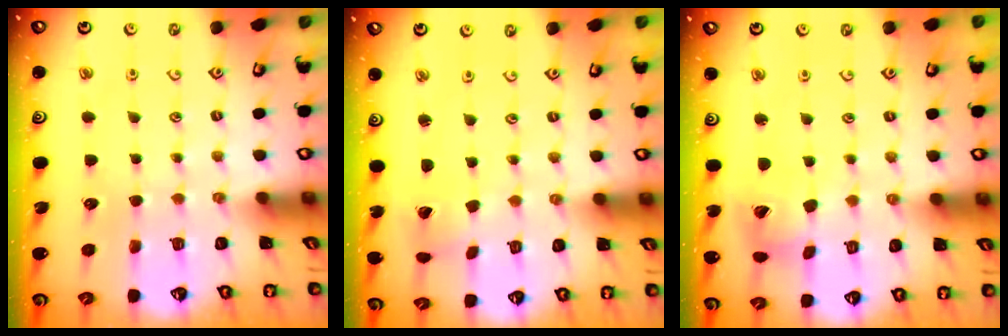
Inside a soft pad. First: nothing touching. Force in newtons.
{"total": 2.1, "press": 2.1, "slide": 0.3}
{"total": 9.8, "press": 9.7, "slide": 1.1}